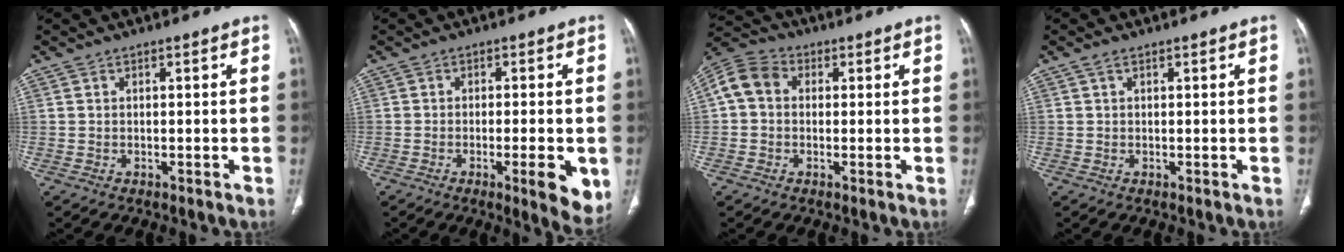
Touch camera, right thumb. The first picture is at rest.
{"total": 8.1, "force": [-2.4, 1.7, 7.5], "torque": [-0.096, -0.014, -0.032]}
{"total": 7.7, "force": [0.8, 6.1, 4.5], "torque": [-0.085, 0.027, 0.005]}
{"total": 1.0, "force": [0.5, 0.5, 0.7], "torque": [-0.016, 0.007, 0.009]}